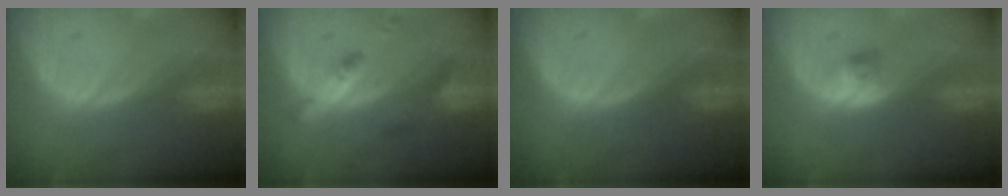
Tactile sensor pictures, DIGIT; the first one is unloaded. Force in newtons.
{"total": 5.6, "press": 4.9, "slide": 2.7}
{"total": 0.0}
{"total": 2.4, "press": 2.3, "slide": 0.8}